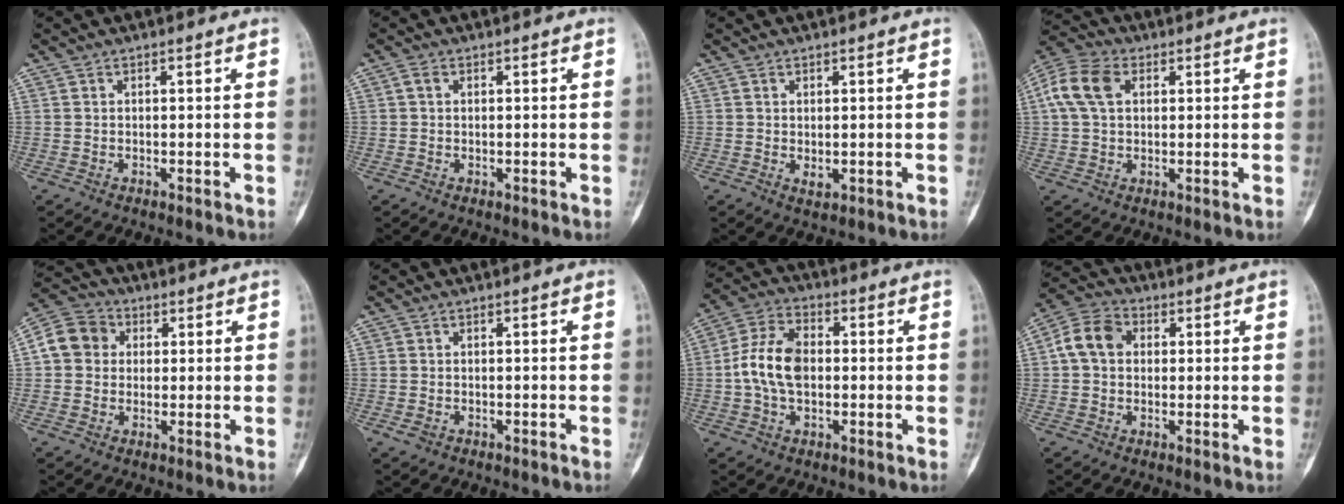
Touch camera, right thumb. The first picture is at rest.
{"total": 1.2, "force": [0.3, 0.8, 0.8], "torque": [-0.016, 0.002, 0.005]}
{"total": 1.3, "force": [0.0, 0.8, 1.0], "torque": [-0.015, -0.005, 0.004]}
{"total": 9.5, "force": [2.5, 6.4, 6.6], "torque": [-0.138, 0.022, 0.042]}
{"total": 8.4, "force": [1.2, 7.4, 3.8], "torque": [-0.056, 0.016, 0.008]}
{"total": 1.2, "force": [-0.7, 0.7, 0.7], "torque": [-0.024, 0.008, -0.010]}
{"total": 10.8, "force": [-0.3, 7.0, 8.2], "torque": [-0.155, 0.024, -0.012]}
{"total": 7.7, "force": [1.1, 6.0, 4.8], "torque": [-0.083, 0.022, 0.011]}